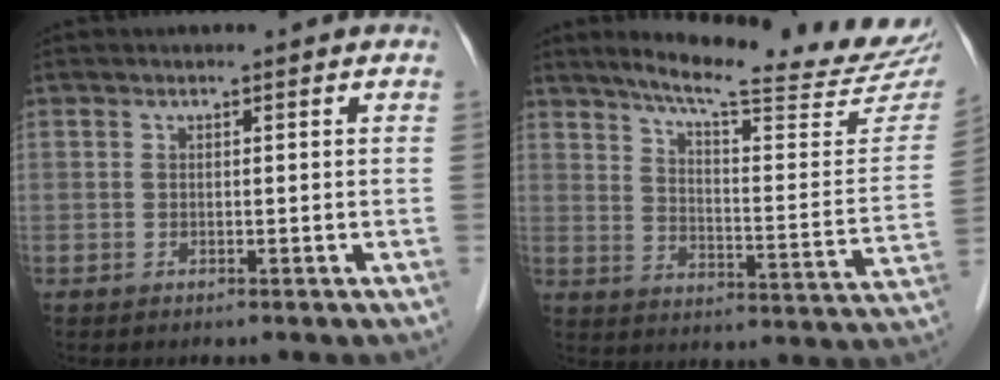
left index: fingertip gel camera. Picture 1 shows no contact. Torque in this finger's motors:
{"motor_torque": [-0.62, -1.44, 0.23, 0.06]}